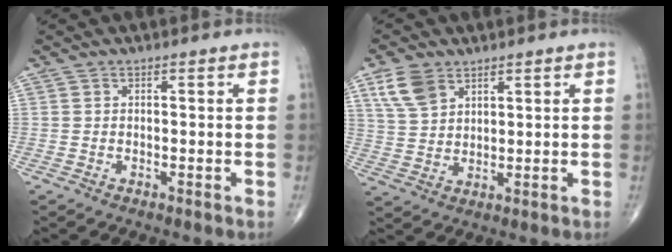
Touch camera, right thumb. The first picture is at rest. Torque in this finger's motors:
{"motor_torque": [-0.01, 0.05, 0.05, 0.05, 0.11]}